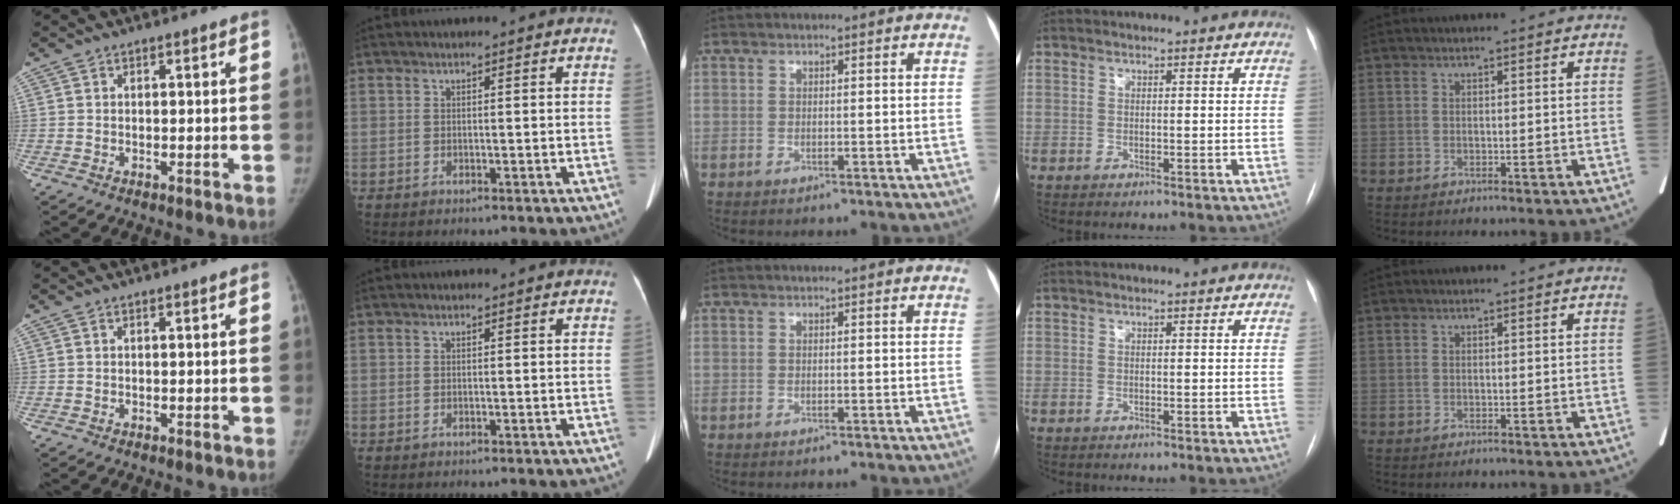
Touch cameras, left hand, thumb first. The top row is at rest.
{}